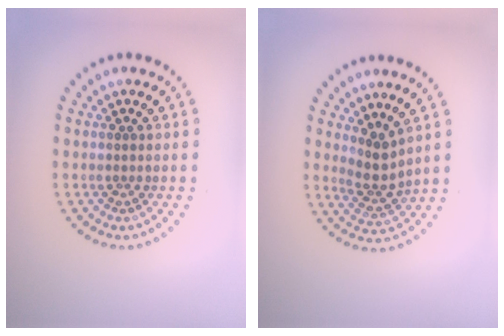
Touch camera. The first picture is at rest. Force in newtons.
{"total": 2.7, "press": 1.9, "slide": 1.9}